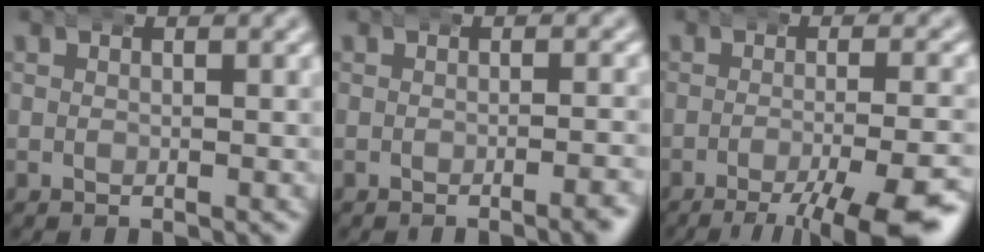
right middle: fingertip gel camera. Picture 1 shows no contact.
{"total": 1.4, "force": [-0.9, -0.2, 1.0], "torque": [-0.016, 0.007, -0.019]}
{"total": 8.1, "force": [-5.4, 2.0, 5.8], "torque": [-0.073, -0.013, -0.076]}